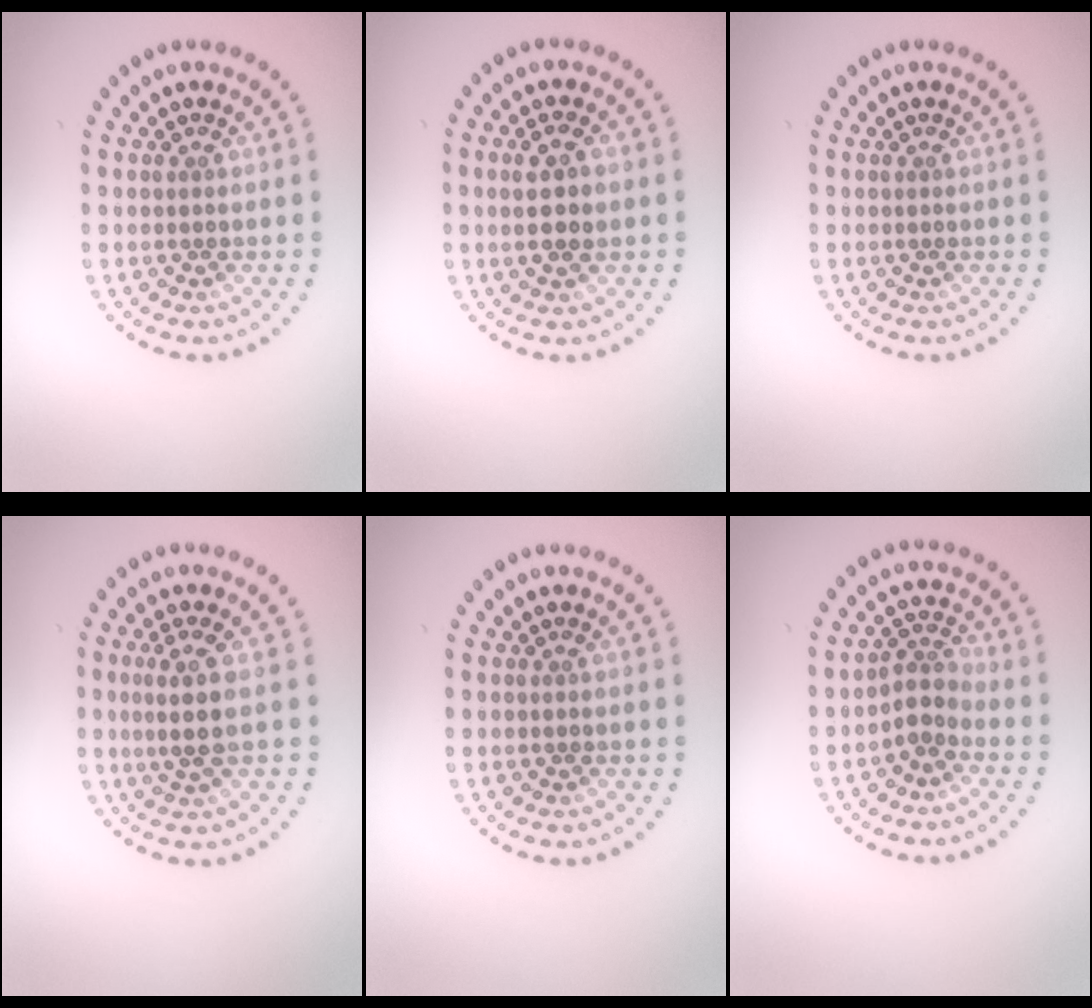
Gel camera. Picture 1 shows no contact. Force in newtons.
{"total": 2.7, "press": 2.6, "slide": 0.6}
{"total": 0.0}
{"total": 2.5, "press": 1.9, "slide": 1.5}
{"total": 0.0}
{"total": 2.0, "press": 1.4, "slide": 1.4}